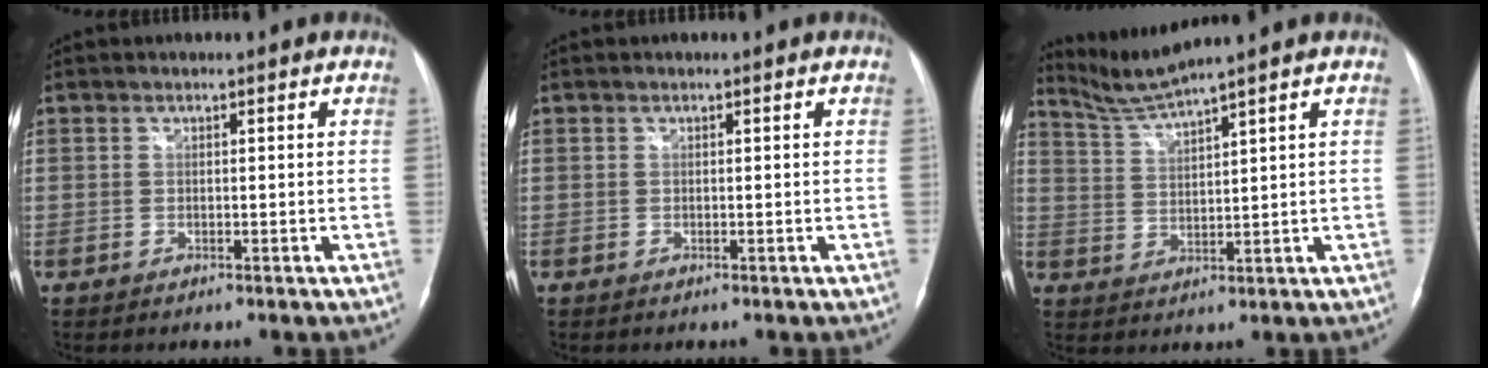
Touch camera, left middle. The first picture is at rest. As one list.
[{"total": 0.0}, {"total": 4.8, "force": [4.3, -2.1, 0.7], "torque": [-0.031, -0.015, 0.096]}]